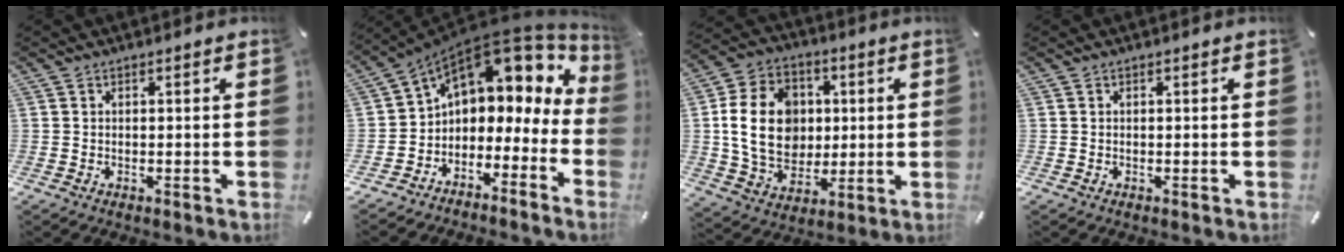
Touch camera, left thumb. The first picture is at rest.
{"total": 8.2, "force": [3.9, 6.0, 4.1], "torque": [-0.068, -0.047, 0.061]}
{"total": 17.1, "force": [1.3, 13.8, 10.1], "torque": [-0.211, 0.013, 0.026]}
{"total": 0.0}